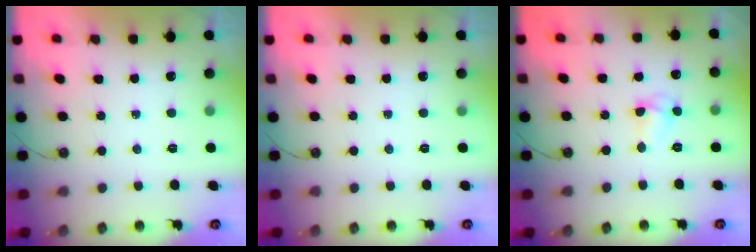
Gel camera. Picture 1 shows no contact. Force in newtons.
{"total": 0.0}
{"total": 4.7, "press": 4.6, "slide": 0.5}